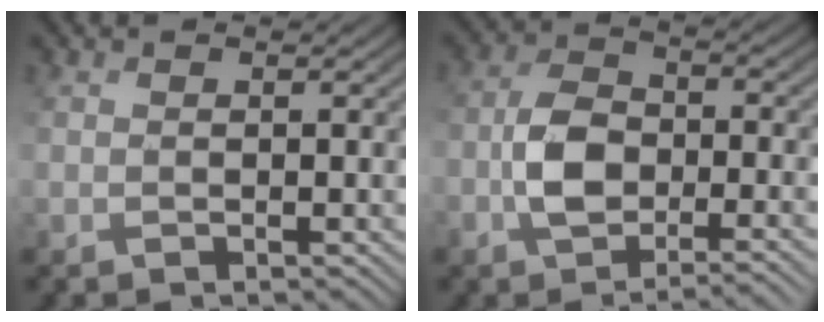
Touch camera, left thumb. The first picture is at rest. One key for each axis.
{"total": 7.0, "fx": -3.3, "fy": 3.5, "fz": 5.1, "tx": -0.094, "ty": 0.005, "tz": -0.074}